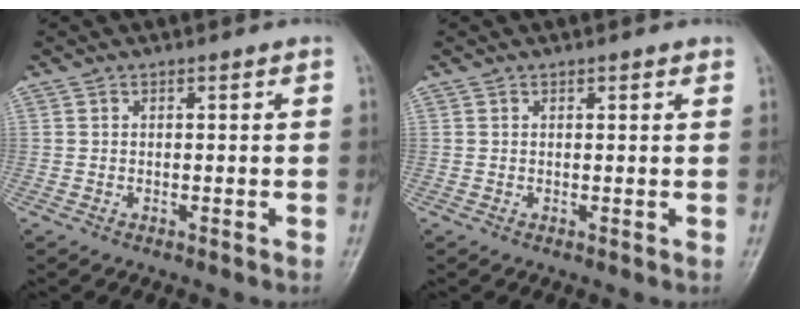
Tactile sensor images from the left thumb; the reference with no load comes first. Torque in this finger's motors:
{"motor_torque": [-0.02, -0.15, -0.06, -0.06, -0.01]}